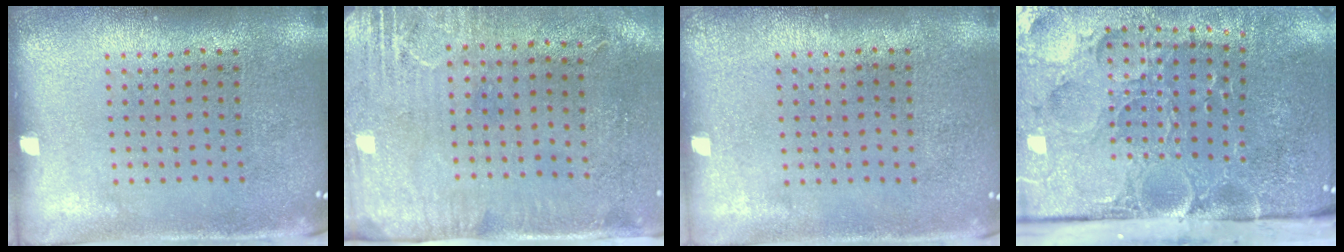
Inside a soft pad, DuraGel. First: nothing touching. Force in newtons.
{"total": 2.9, "press": 2.4, "slide": 1.7}
{"total": 0.0}
{"total": 5.3, "press": 4.1, "slide": 3.3}